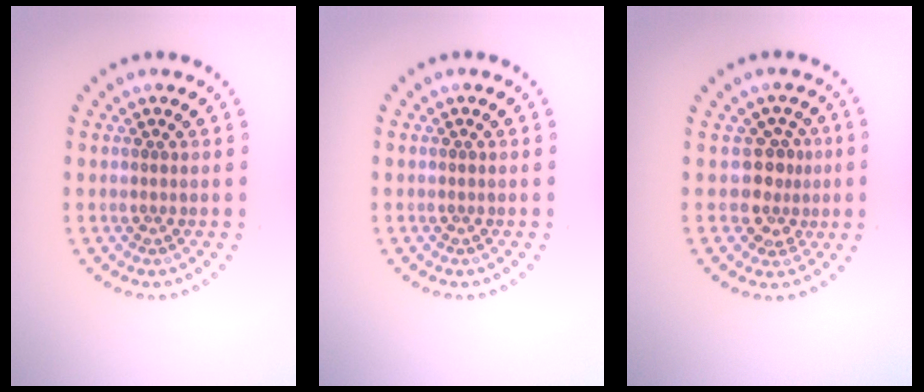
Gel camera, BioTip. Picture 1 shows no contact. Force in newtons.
{"total": 0.0}
{"total": 2.7, "press": 2.3, "slide": 1.5}